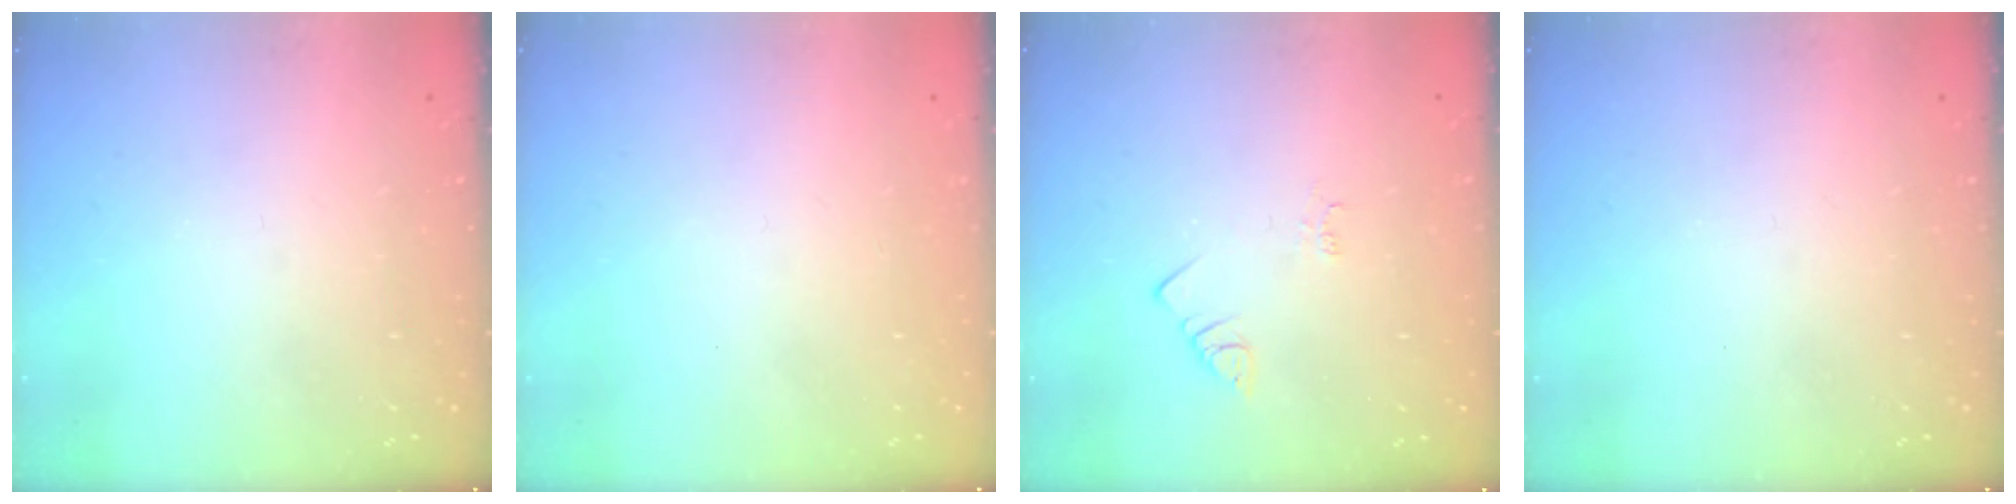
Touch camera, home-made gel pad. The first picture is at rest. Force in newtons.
{"total": 1.5, "press": 1.5, "slide": 0.1}
{"total": 1.4, "press": 1.4, "slide": 0.3}
{"total": 0.0}